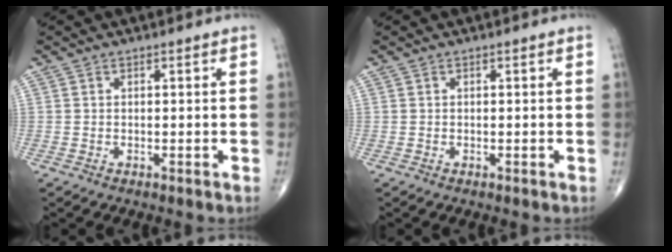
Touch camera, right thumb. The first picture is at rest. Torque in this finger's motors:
{"motor_torque": [-0.15, 0.15, 0.03, -0.03, 0.03]}